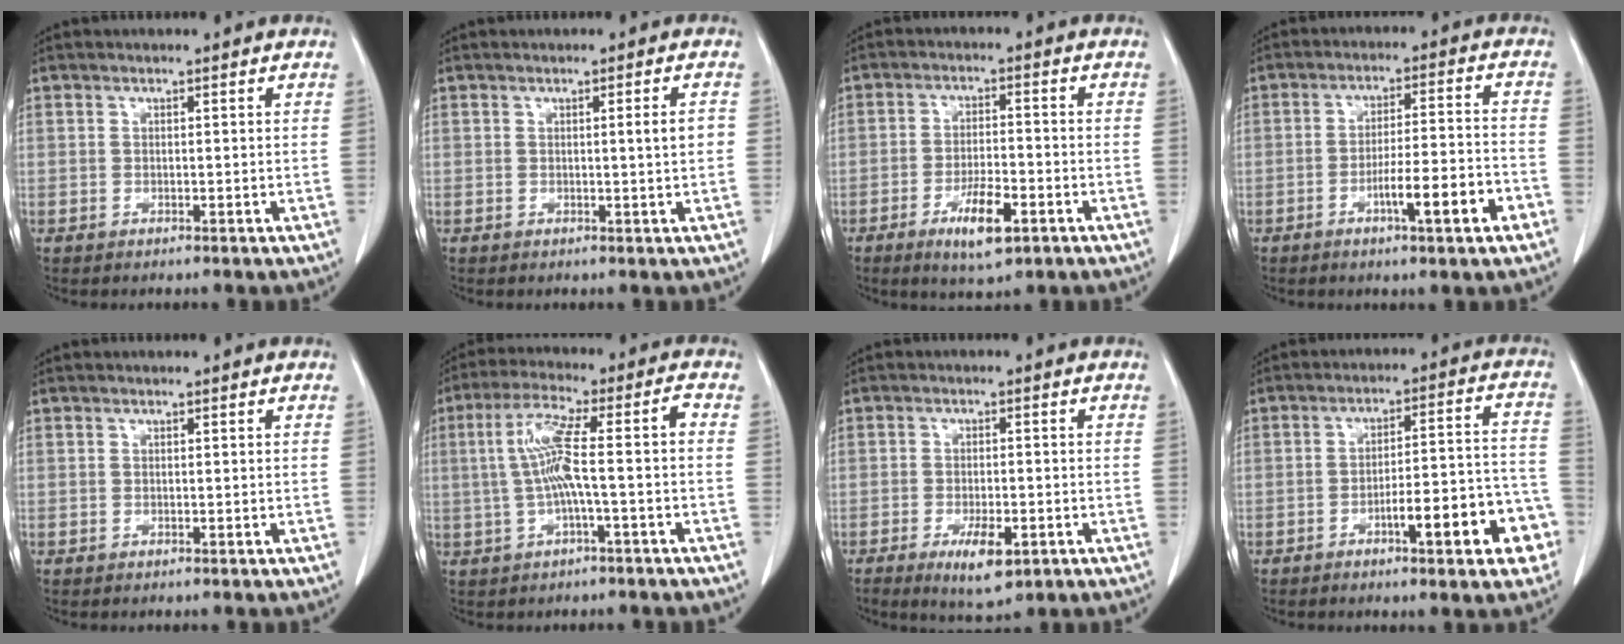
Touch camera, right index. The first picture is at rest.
{"total": 2.3, "force": [0.1, -0.2, 2.3], "torque": [-0.033, 0.000, 0.001]}
{"total": 6.9, "force": [-3.5, 1.7, 5.7], "torque": [-0.105, -0.008, -0.056]}
{"total": 9.2, "force": [-4.3, 0.5, 8.2], "torque": [-0.127, 0.005, -0.064]}
{"total": 0.0}
{"total": 9.2, "force": [-0.6, 0.5, 9.1], "torque": [-0.177, 0.035, -0.010]}
{"total": 5.6, "force": [-2.7, 1.8, 4.6], "torque": [-0.078, -0.006, -0.036]}
{"total": 12.1, "force": [-5.4, 2.4, 10.6], "torque": [-0.134, 0.031, -0.070]}